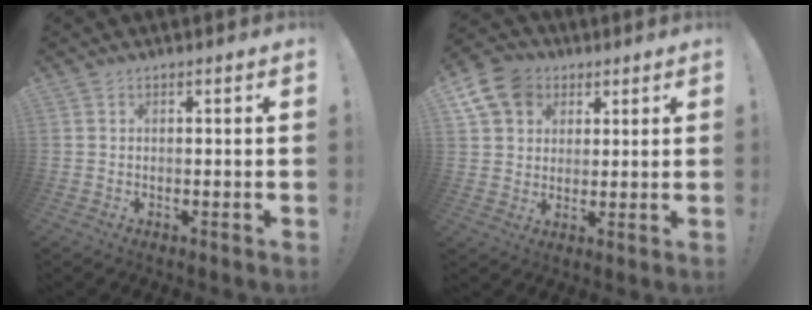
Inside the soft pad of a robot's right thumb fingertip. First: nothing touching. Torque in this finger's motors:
{"motor_torque": [-0.01, 0.31, 0.11, 0.11, 0.16]}